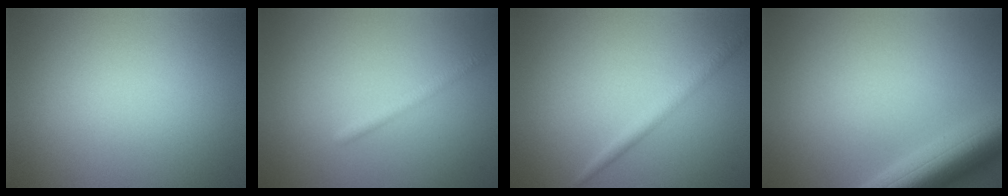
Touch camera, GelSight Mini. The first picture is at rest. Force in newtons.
{"total": 1.4, "press": 1.4, "slide": 0.1}
{"total": 1.8, "press": 1.8, "slide": 0.1}
{"total": 7.5, "press": 7.5, "slide": 0.4}